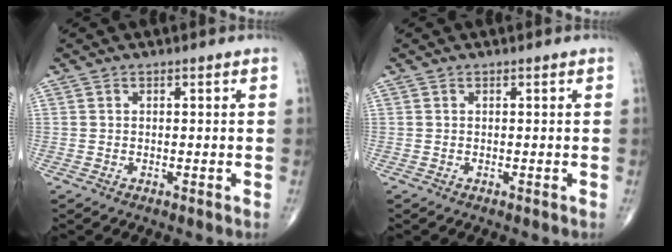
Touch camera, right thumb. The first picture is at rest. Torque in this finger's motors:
{"motor_torque": [0.07, 0.07, -0.01, 0.01, 0.00]}